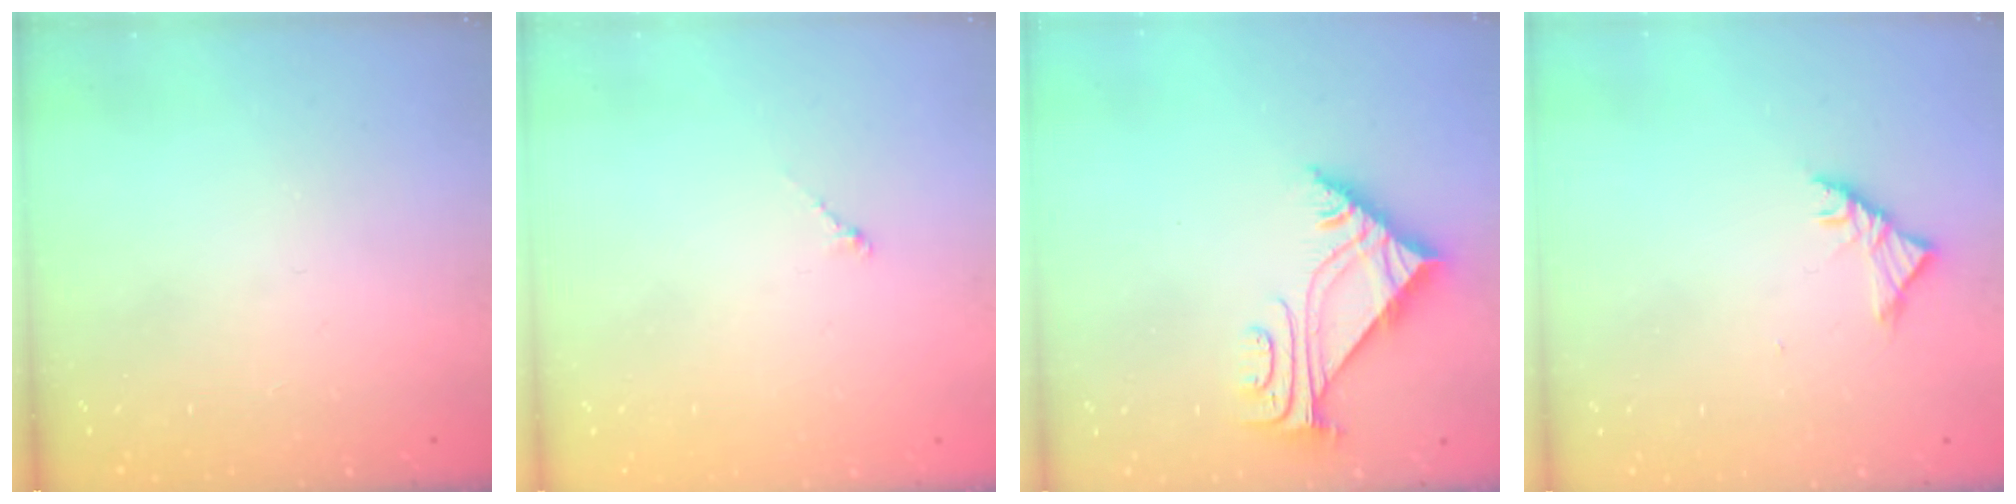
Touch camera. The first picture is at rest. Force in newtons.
{"total": 0.8, "press": 0.6, "slide": 0.4}
{"total": 5.5, "press": 5.4, "slide": 0.9}
{"total": 3.4, "press": 3.3, "slide": 0.8}